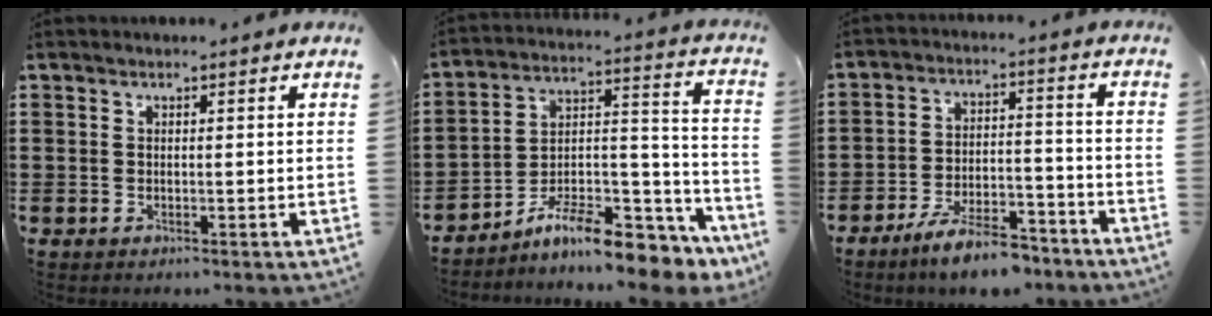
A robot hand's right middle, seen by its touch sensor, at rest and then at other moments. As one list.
[{"total": 10.8, "force": [-9.4, 1.7, 5.1], "torque": [-0.074, 0.023, -0.179]}, {"total": 8.2, "force": [-7.2, 1.8, 3.6], "torque": [-0.061, 0.017, -0.132]}]